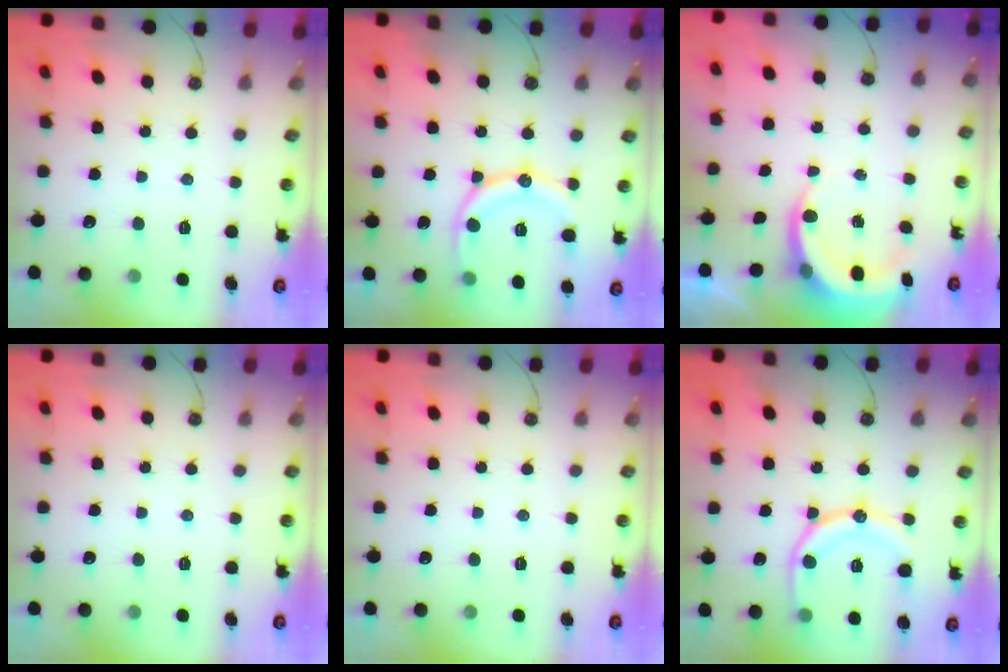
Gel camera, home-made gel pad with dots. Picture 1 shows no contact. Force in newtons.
{"total": 13.4, "press": 13.4, "slide": 0.8}
{"total": 4.9, "press": 4.9, "slide": 0.3}
{"total": 0.0}
{"total": 0.0}
{"total": 15.9, "press": 15.8, "slide": 1.9}